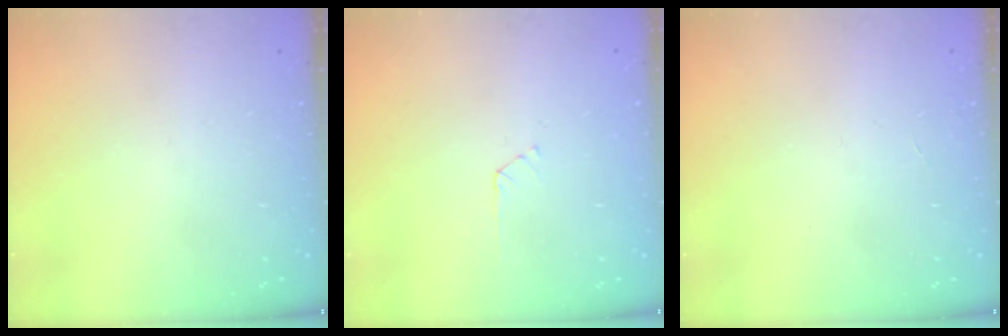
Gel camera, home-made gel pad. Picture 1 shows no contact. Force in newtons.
{"total": 1.7, "press": 1.7, "slide": 0.3}
{"total": 0.0}